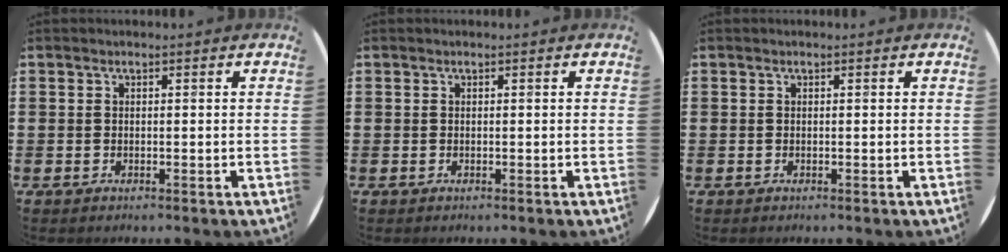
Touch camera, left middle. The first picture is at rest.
{"total": 0.0}
{"total": 0.0}